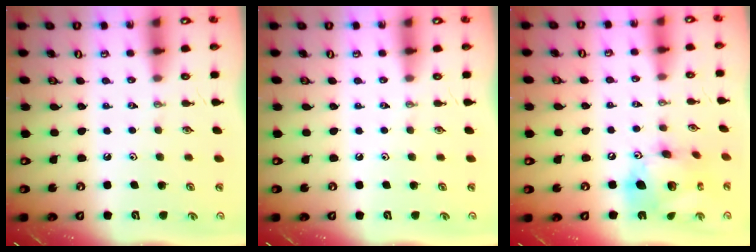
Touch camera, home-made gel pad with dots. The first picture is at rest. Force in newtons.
{"total": 0.0}
{"total": 17.2, "press": 17.1, "slide": 1.9}